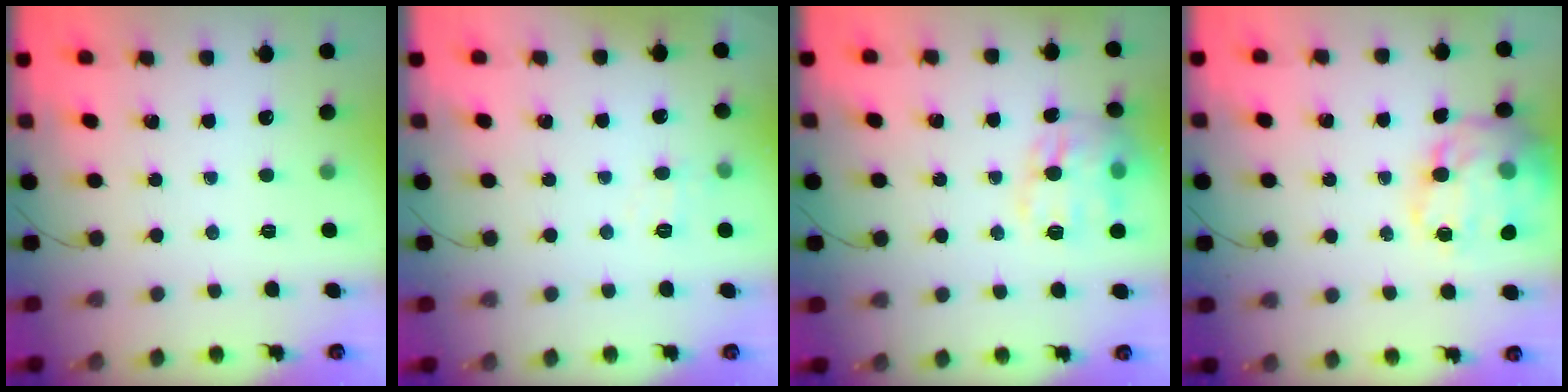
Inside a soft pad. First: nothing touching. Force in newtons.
{"total": 4.4, "press": 4.1, "slide": 1.8}
{"total": 13.8, "press": 13.7, "slide": 1.2}
{"total": 18.9, "press": 18.6, "slide": 2.8}